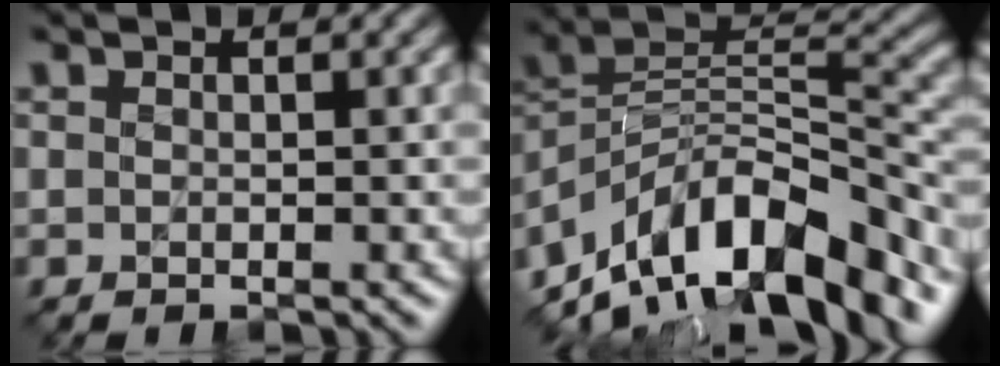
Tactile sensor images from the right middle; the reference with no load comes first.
{"total": 13.5, "force": [-8.9, 6.0, 8.2], "torque": [-0.146, 0.033, -0.166]}